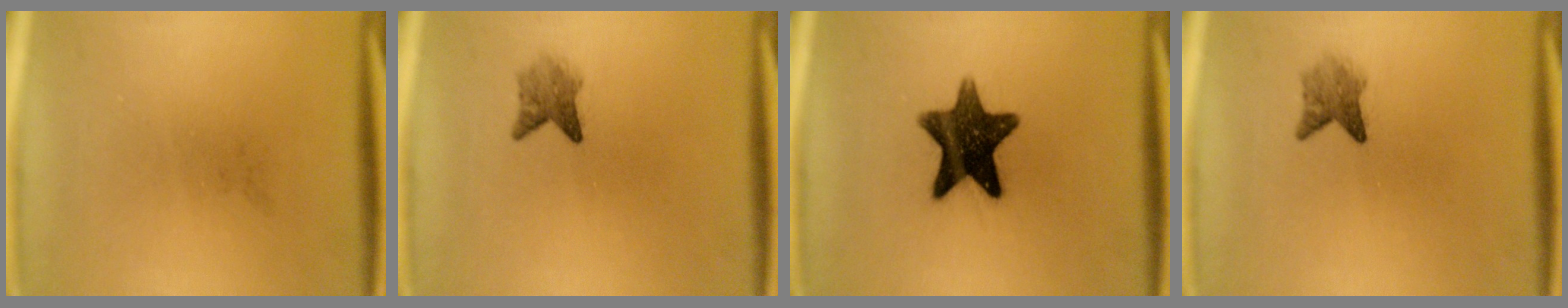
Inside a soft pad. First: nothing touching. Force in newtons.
{"total": 2.6}
{"total": 12.6}
{"total": 2.6}